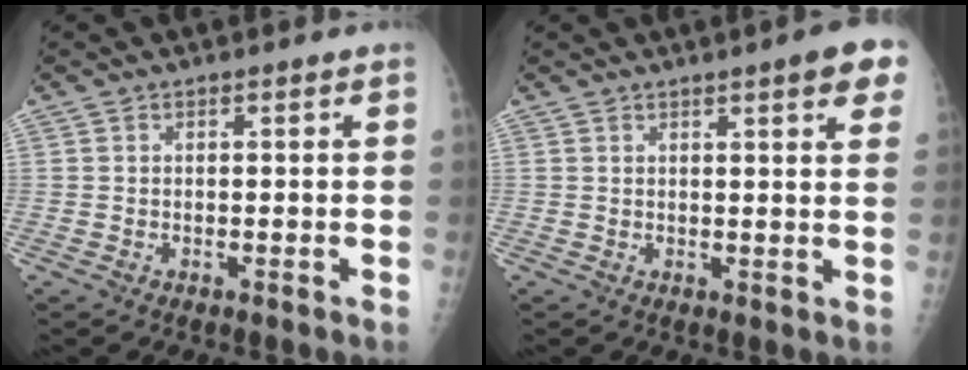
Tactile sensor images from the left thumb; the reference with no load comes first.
{"total": 7.1, "force": [3.8, 1.2, 5.8], "torque": [-0.055, -0.007, 0.043]}